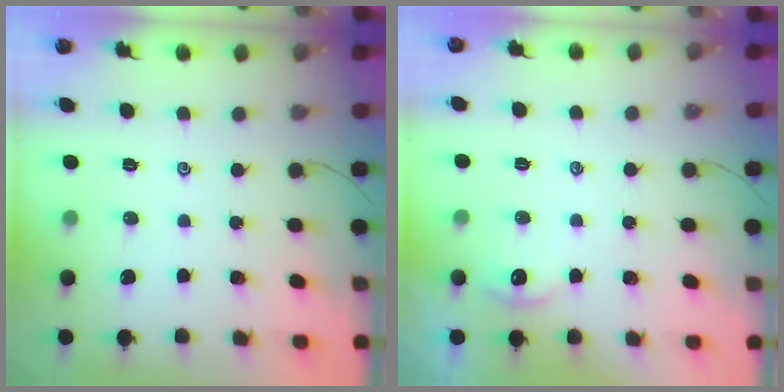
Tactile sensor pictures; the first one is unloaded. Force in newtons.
{"total": 2.4, "press": 2.3, "slide": 0.4}